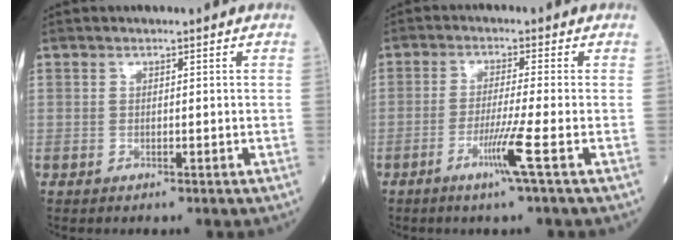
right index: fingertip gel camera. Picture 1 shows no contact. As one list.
[{"total": 5.1, "force": [-2.3, -1.7, 4.3], "torque": [-0.087, -0.014, -0.049]}]